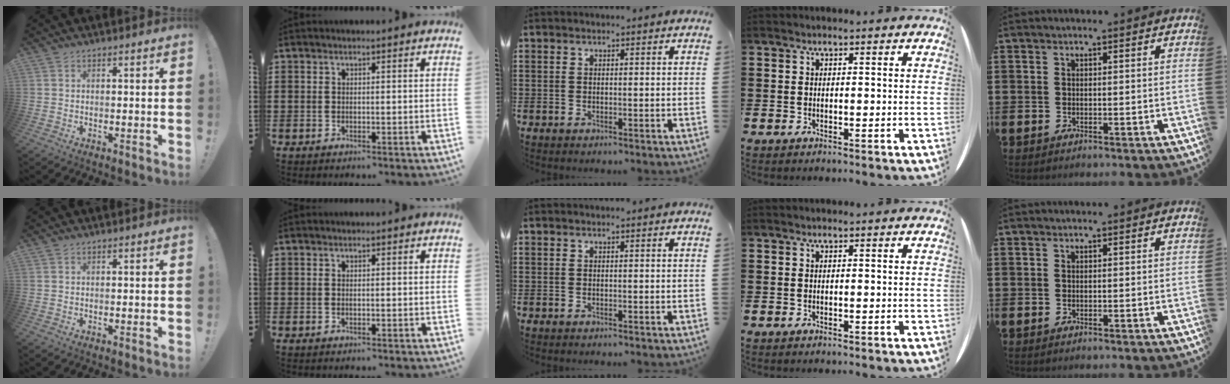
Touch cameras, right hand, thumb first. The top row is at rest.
{}